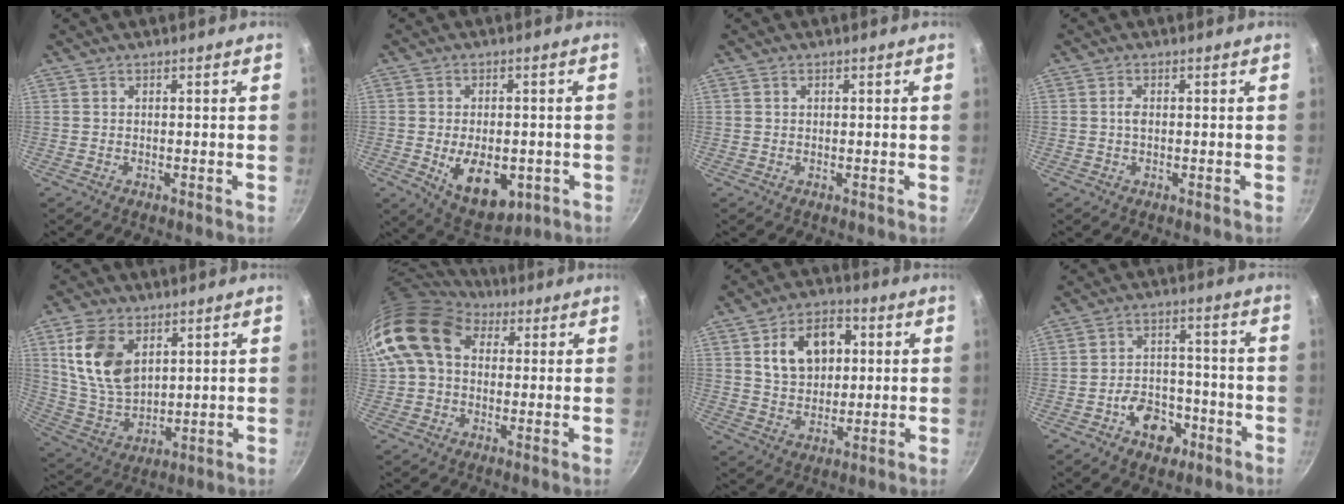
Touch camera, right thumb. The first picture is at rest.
{"total": 11.9, "force": [-3.0, 7.1, 9.1], "torque": [-0.110, -0.004, -0.027]}
{"total": 0.5, "force": [0.2, 0.4, 0.2], "torque": [-0.003, 0.003, 0.004]}
{"total": 1.5, "force": [0.0, 0.9, 1.2], "torque": [-0.021, 0.004, -0.001]}
{"total": 13.8, "force": [5.0, 8.8, 9.4], "torque": [-0.163, -0.026, 0.108]}
{"total": 13.8, "force": [3.9, 10.2, 8.4], "torque": [-0.134, 0.016, 0.055]}
{"total": 12.7, "force": [3.1, 9.0, 8.4], "torque": [-0.102, 0.002, 0.052]}
{"total": 8.8, "force": [-4.4, 6.0, 4.7], "torque": [-0.047, 0.036, -0.069]}